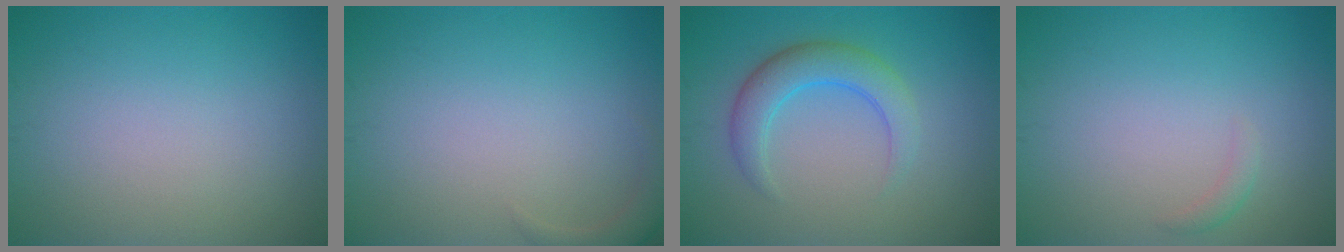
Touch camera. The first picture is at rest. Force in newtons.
{"total": 1.7, "press": 1.7, "slide": 0.2}
{"total": 3.8, "press": 3.8, "slide": 0.2}
{"total": 0.8, "press": 0.8, "slide": 0.0}